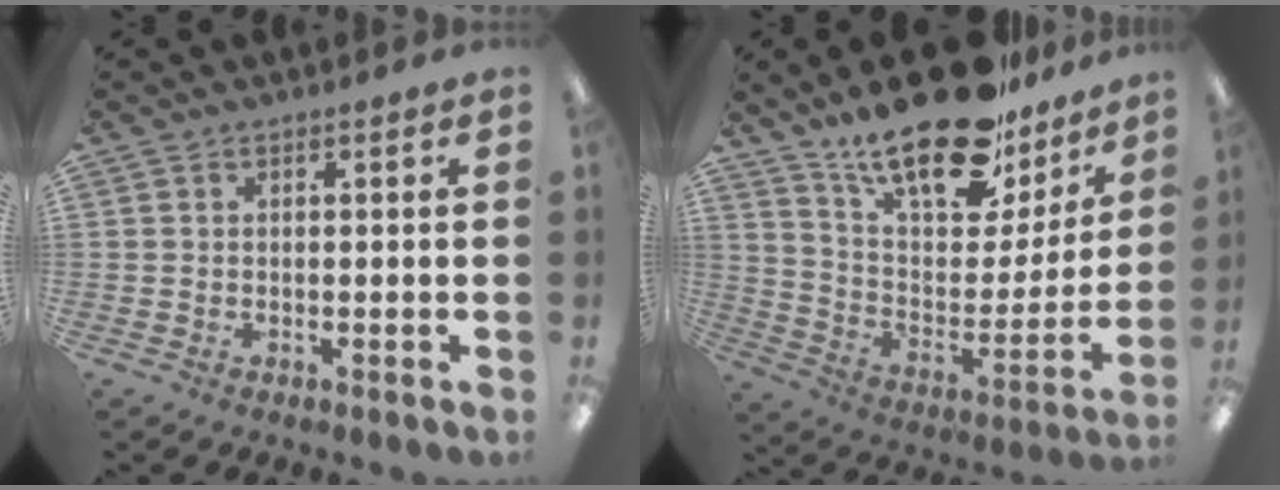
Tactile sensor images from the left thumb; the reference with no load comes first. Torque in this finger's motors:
{"motor_torque": [1.85, 1.84, 1.42, -1.35, 0.09]}